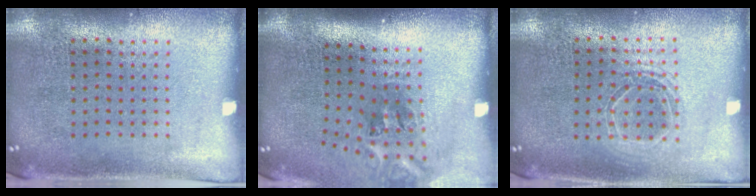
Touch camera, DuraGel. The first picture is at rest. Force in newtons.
{"total": 2.3, "press": 1.4, "slide": 1.8}
{"total": 1.5, "press": 1.3, "slide": 0.7}